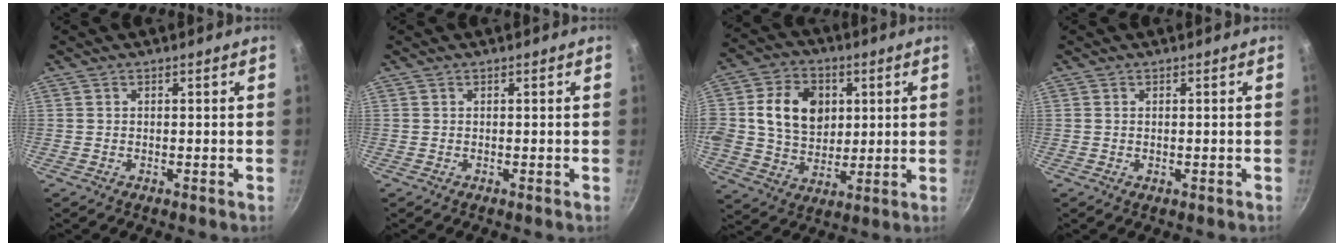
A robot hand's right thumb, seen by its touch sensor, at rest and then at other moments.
{"total": 0.0}
{"total": 15.4, "force": [2.9, 11.9, 9.3], "torque": [-0.141, 0.008, 0.046]}
{"total": 0.7, "force": [-0.1, 0.3, 0.6], "torque": [-0.008, 0.000, -0.002]}